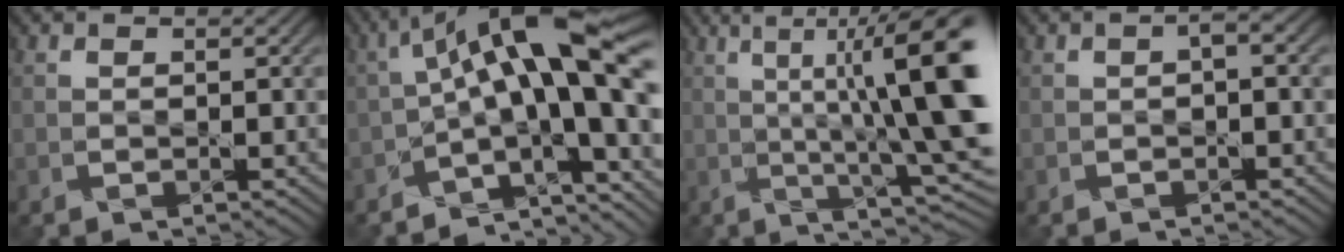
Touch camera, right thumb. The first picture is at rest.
{"total": 15.0, "force": [-0.6, 5.3, 14.1], "torque": [-0.201, 0.025, -0.018]}
{"total": 14.6, "force": [2.1, 3.3, 14.1], "torque": [-0.204, 0.012, 0.045]}
{"total": 0.9, "force": [-0.2, 0.2, 0.8], "torque": [-0.014, 0.004, -0.005]}